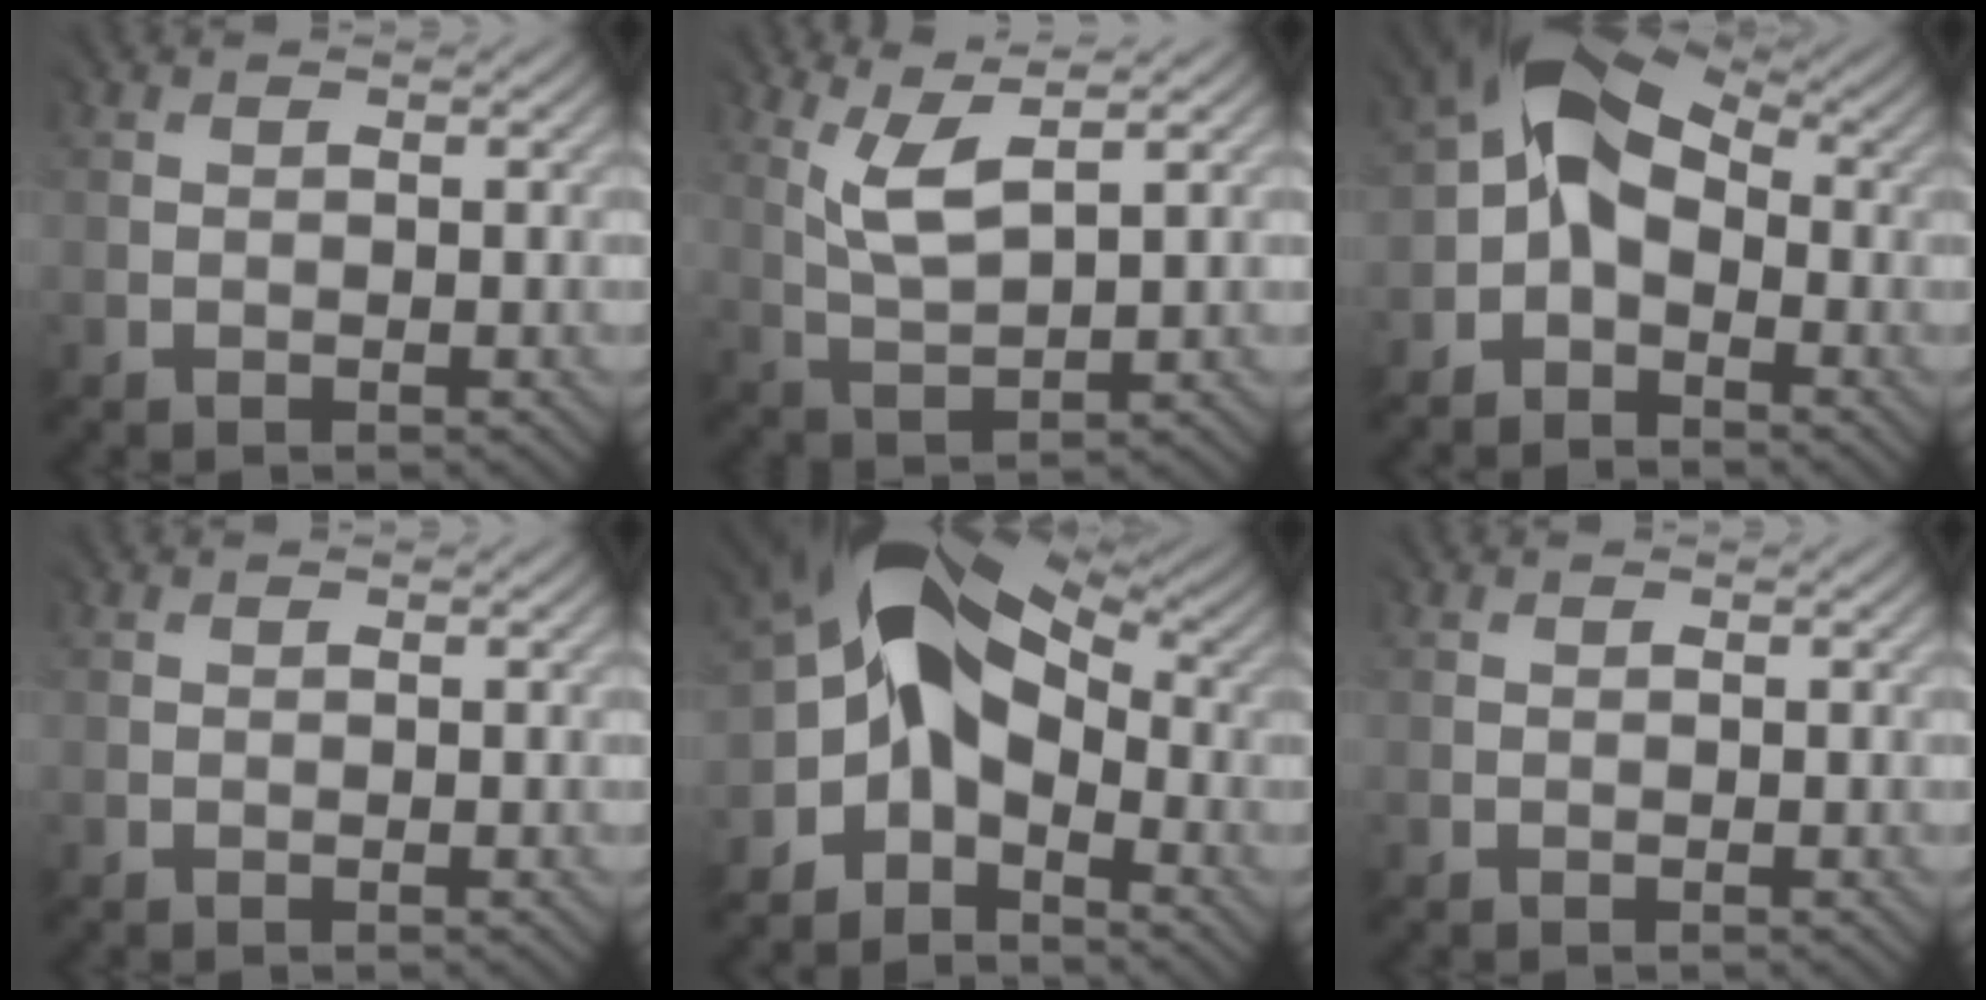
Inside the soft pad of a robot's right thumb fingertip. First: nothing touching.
{"total": 5.1, "force": [3.4, 1.4, 3.6], "torque": [-0.088, 0.002, 0.072]}
{"total": 8.7, "force": [-0.5, 5.6, 6.6], "torque": [-0.125, 0.025, -0.032]}
{"total": 0.0}
{"total": 10.2, "force": [-1.0, 6.9, 7.4], "torque": [-0.116, 0.002, -0.037]}
{"total": 0.0}